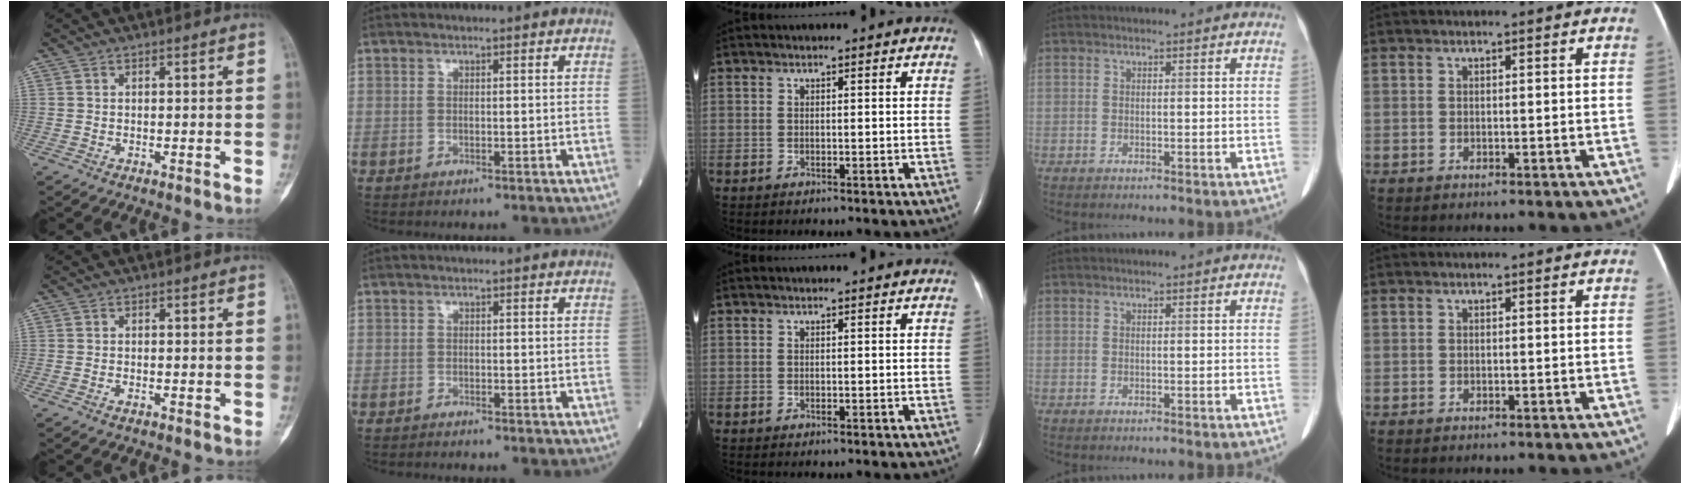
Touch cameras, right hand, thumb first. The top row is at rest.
{"thumb": {"total": 0.6, "force": [-0.3, 0.4, 0.4], "torque": [-0.007, 0.001, -0.006]}, "index": {"total": 0.8, "force": [-0.7, 0.1, 0.2], "torque": [-0.008, -0.001, -0.012]}}